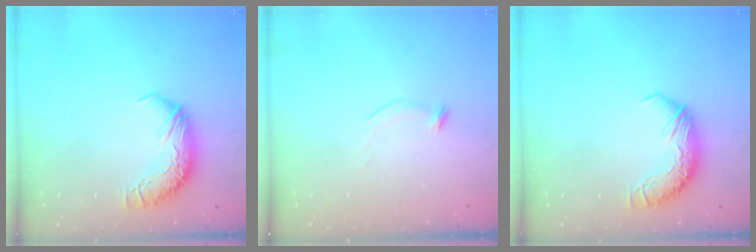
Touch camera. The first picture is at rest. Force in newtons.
{"total": 9.1, "press": 9.1, "slide": 0.6}
{"total": 0.0}